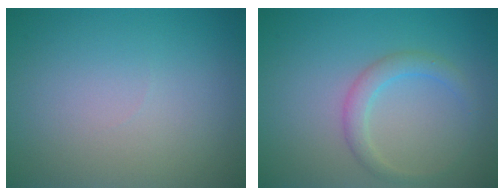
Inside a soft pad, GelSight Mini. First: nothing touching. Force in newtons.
{"total": 2.1, "press": 2.1, "slide": 0.1}